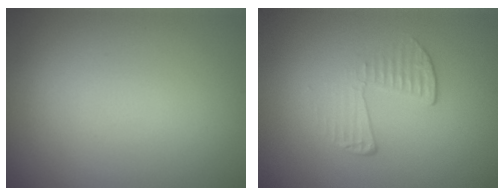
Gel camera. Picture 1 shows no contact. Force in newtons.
{"total": 1.9, "press": 0.7, "slide": 1.8}